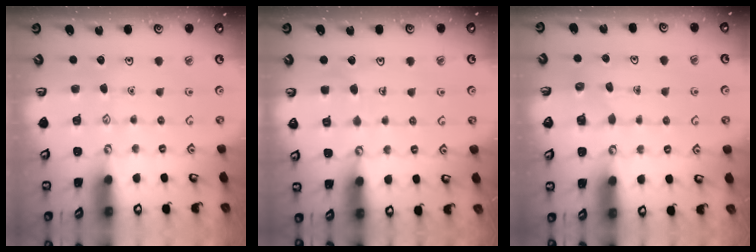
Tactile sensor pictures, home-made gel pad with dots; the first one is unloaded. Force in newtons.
{"total": 4.0, "press": 4.0, "slide": 0.2}
{"total": 2.5, "press": 2.5, "slide": 0.1}